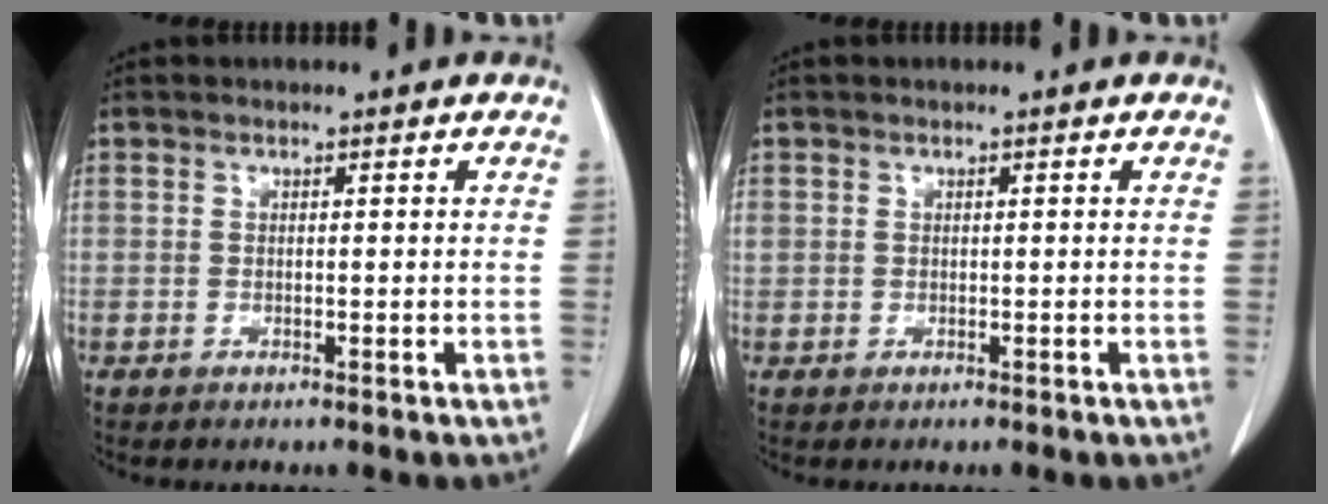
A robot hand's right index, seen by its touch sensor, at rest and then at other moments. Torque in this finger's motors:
{"motor_torque": [0.46, 0.34, 0.25, 0.10]}